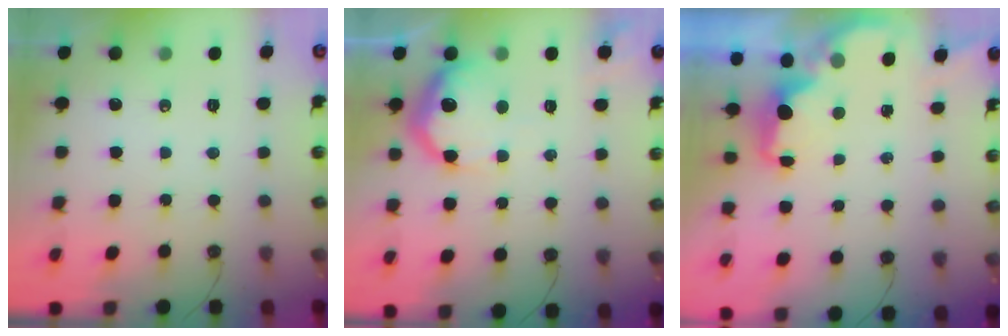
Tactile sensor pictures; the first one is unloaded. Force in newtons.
{"total": 13.9, "press": 13.9, "slide": 0.9}
{"total": 2.1, "press": 1.9, "slide": 0.8}